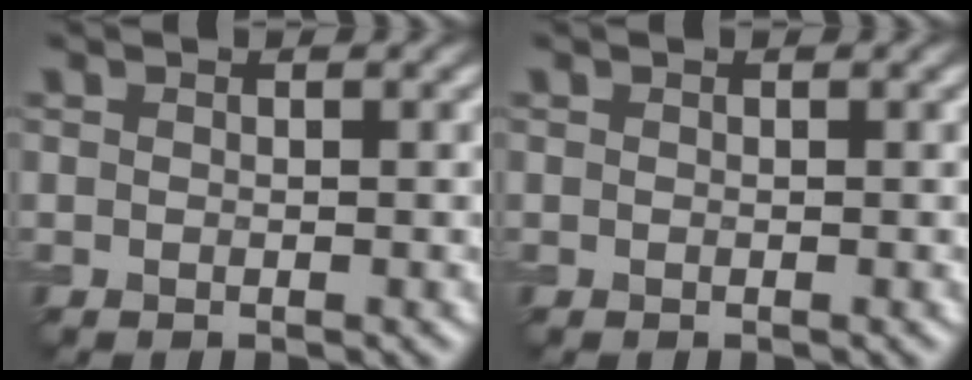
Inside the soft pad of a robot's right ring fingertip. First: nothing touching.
{"total": 0.0}